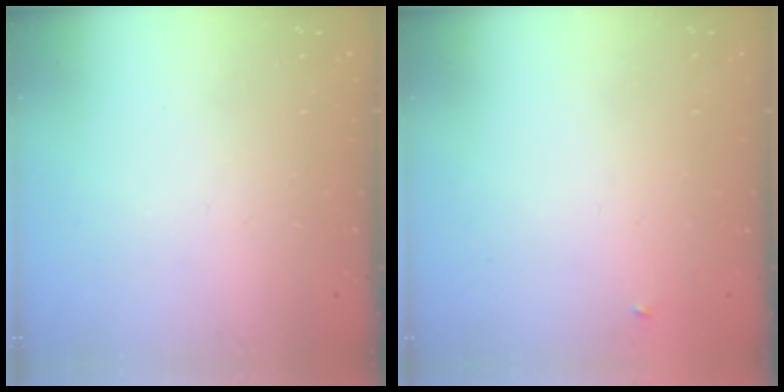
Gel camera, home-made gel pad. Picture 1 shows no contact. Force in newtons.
{"total": 2.3, "press": 2.3, "slide": 0.2}